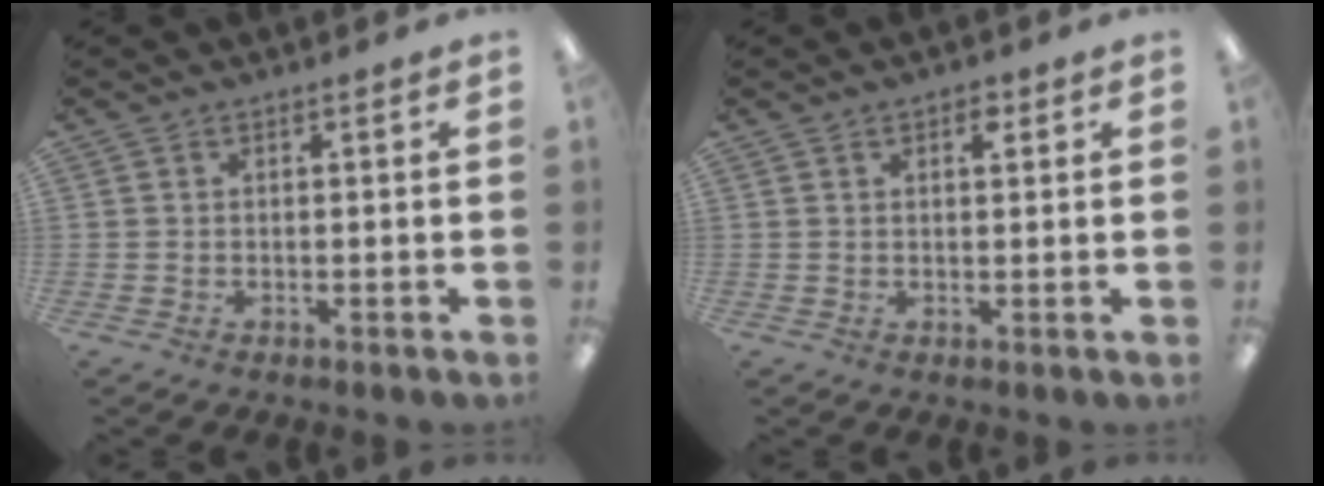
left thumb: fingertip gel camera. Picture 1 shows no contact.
{"total": 2.4, "force": [1.4, 1.1, 1.6], "torque": [-0.010, -0.008, 0.019]}